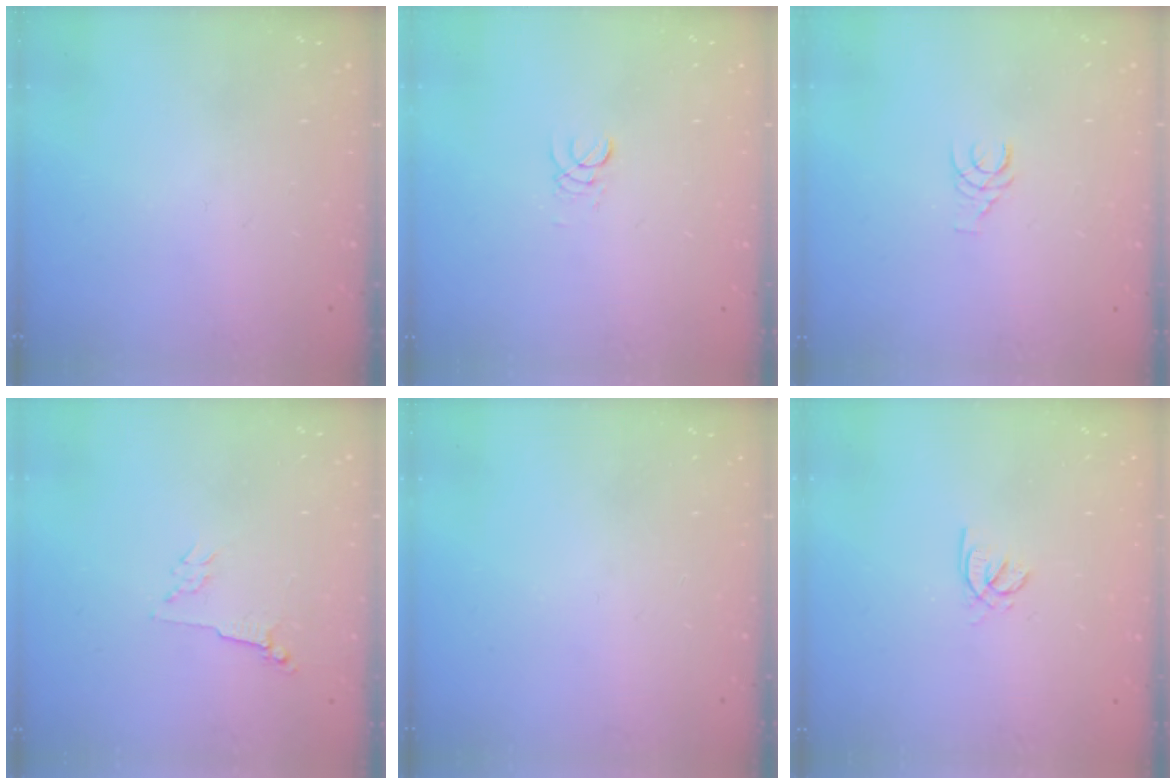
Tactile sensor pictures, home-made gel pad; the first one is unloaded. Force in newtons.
{"total": 2.0, "press": 2.0, "slide": 0.2}
{"total": 3.9, "press": 3.9, "slide": 0.4}
{"total": 2.8, "press": 2.7, "slide": 0.6}
{"total": 0.0}
{"total": 1.9, "press": 1.8, "slide": 0.4}